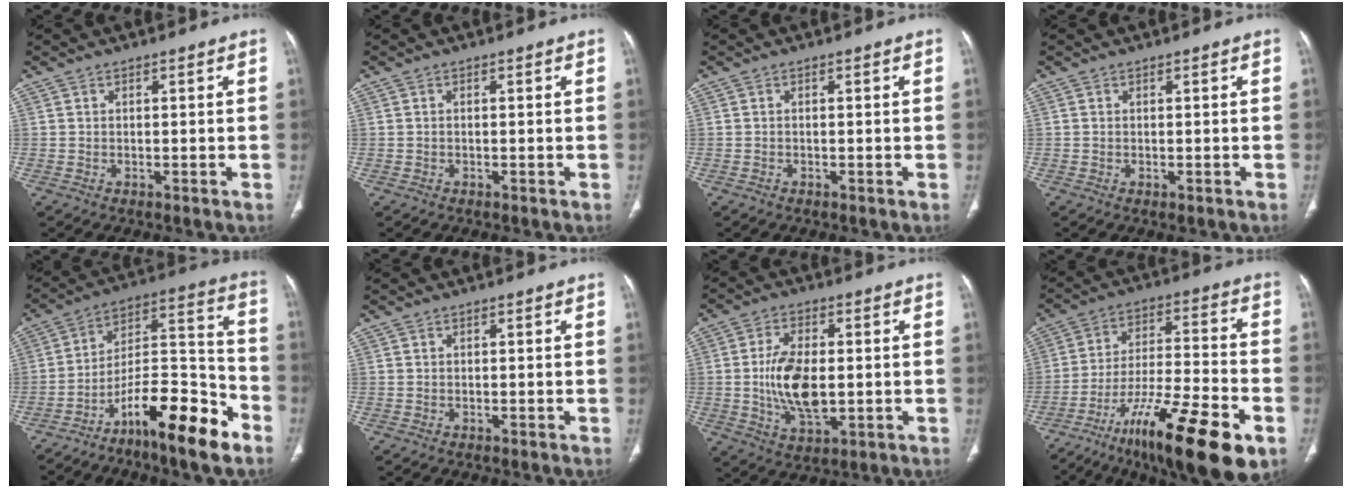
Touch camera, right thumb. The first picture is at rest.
{"total": 0.0}
{"total": 0.0}
{"total": 0.6, "force": [-0.2, 0.3, 0.5], "torque": [-0.011, -0.004, 0.000]}
{"total": 18.1, "force": [-11.2, 4.6, 13.5], "torque": [-0.208, 0.088, -0.189]}
{"total": 0.0}
{"total": 11.4, "force": [-0.5, 6.0, 9.7], "torque": [-0.179, -0.004, -0.004]}
{"total": 22.0, "force": [-12.1, 5.1, 17.7], "torque": [-0.279, 0.046, -0.197]}